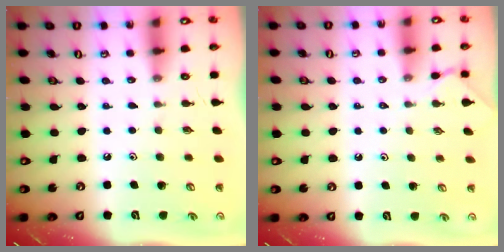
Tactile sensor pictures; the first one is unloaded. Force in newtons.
{"total": 1.9, "press": 1.9, "slide": 0.4}